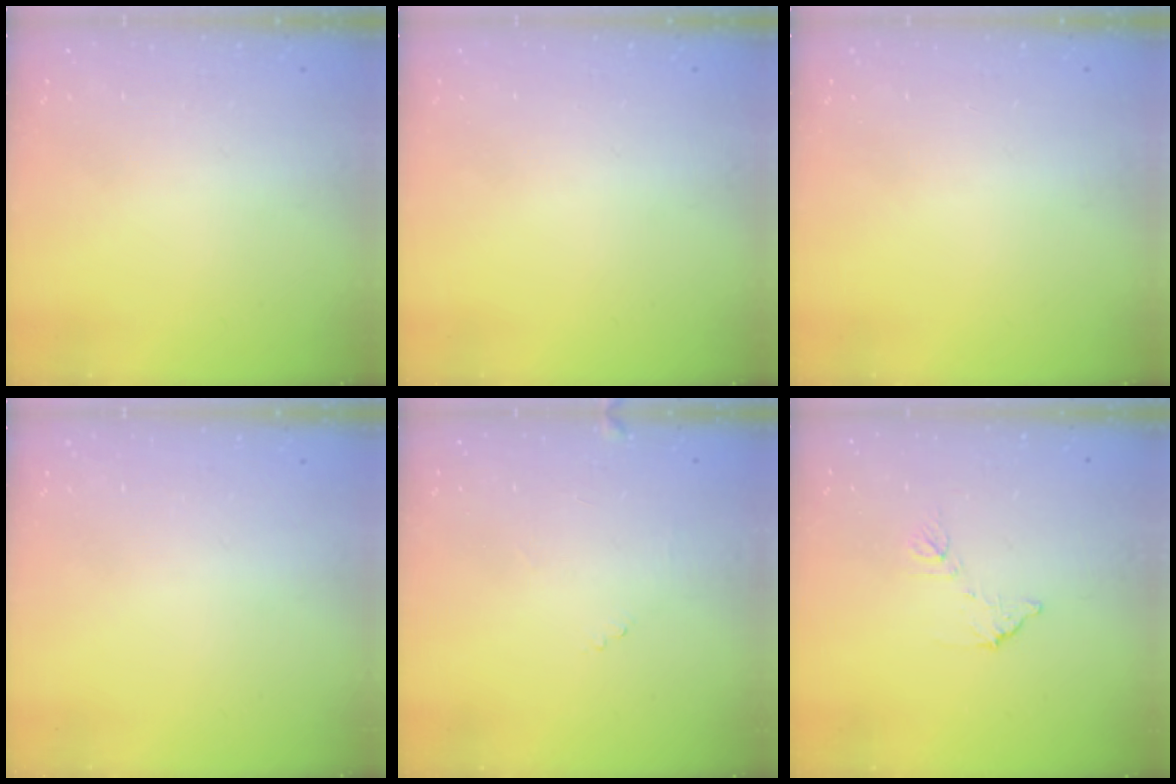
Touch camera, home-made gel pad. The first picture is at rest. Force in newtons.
{"total": 0.0}
{"total": 0.0}
{"total": 0.0}
{"total": 5.5, "press": 5.5, "slide": 0.4}
{"total": 7.2, "press": 7.2, "slide": 0.3}